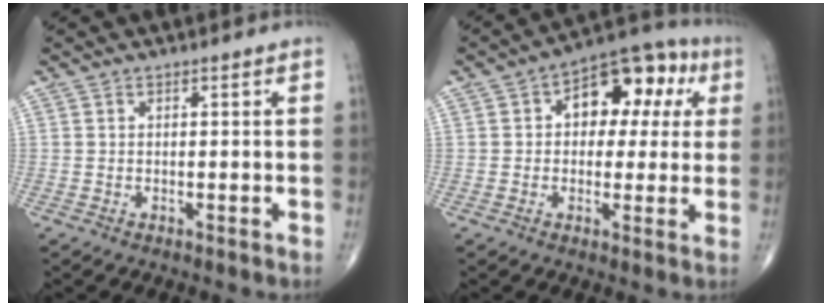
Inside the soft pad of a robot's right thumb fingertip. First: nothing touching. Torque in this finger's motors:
{"motor_torque": [1.54, 1.65, 0.77, 0.12, 0.05]}